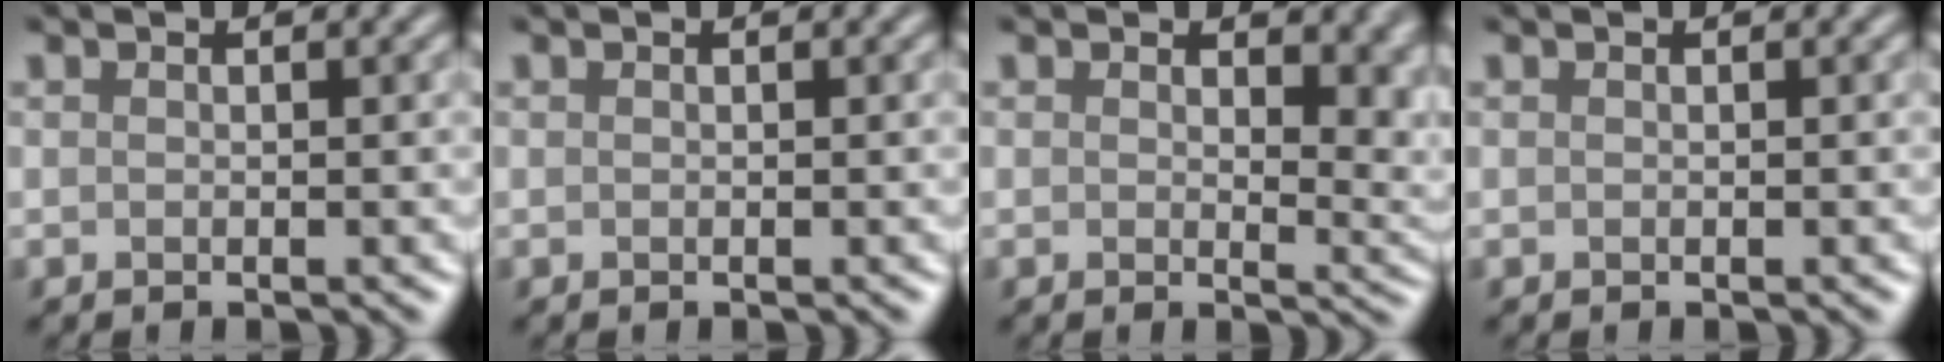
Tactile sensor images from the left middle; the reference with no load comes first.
{"total": 0.0}
{"total": 4.7, "force": [1.7, 2.7, 3.4], "torque": [-0.034, -0.012, 0.024]}
{"total": 0.0}